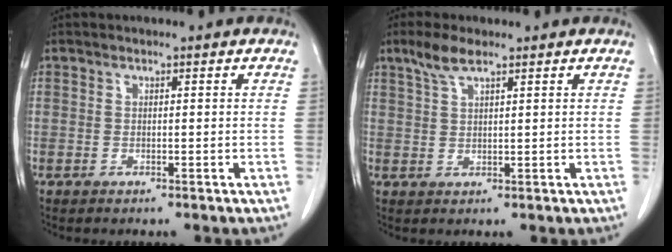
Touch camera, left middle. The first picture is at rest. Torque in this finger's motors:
{"motor_torque": [0.66, -0.58, 0.02, 0.03]}